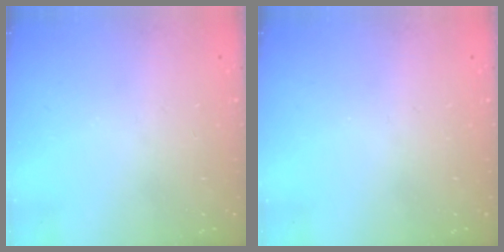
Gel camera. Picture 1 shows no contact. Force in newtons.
{"total": 0.0}